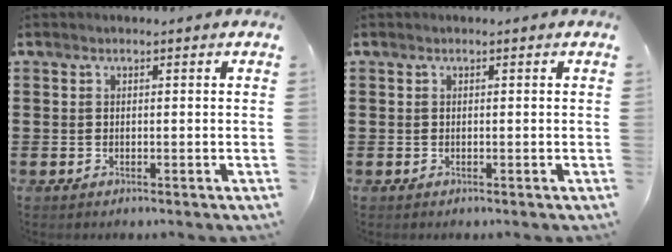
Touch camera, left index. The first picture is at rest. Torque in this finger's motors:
{"motor_torque": [0.00, 0.02, 0.00, 0.00]}